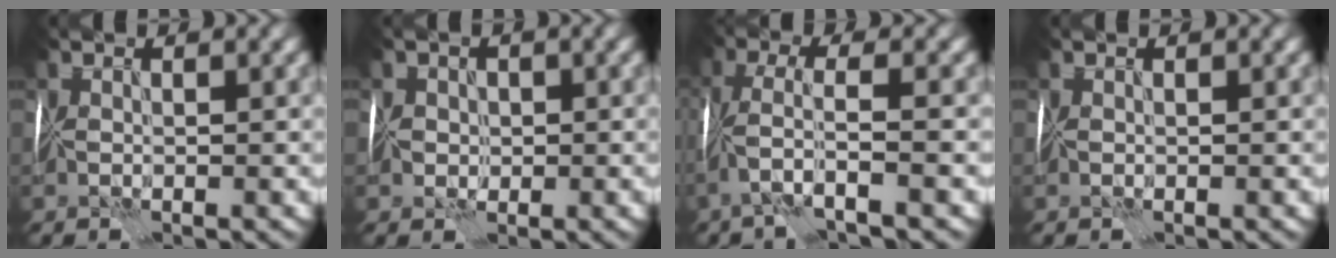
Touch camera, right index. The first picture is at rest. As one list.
[{"total": 2.1, "force": [0.0, 1.9, 0.8], "torque": [-0.005, 0.003, -0.004]}, {"total": 3.4, "force": [-1.6, 0.3, 3.0], "torque": [-0.064, 0.010, -0.040]}, {"total": 0.0}]